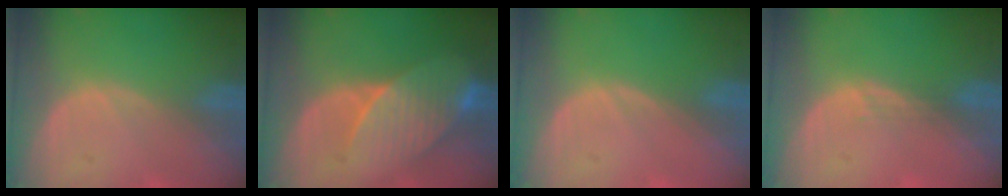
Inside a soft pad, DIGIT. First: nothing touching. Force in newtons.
{"total": 7.9, "press": 7.7, "slide": 1.8}
{"total": 0.0}
{"total": 1.1, "press": 0.9, "slide": 0.7}